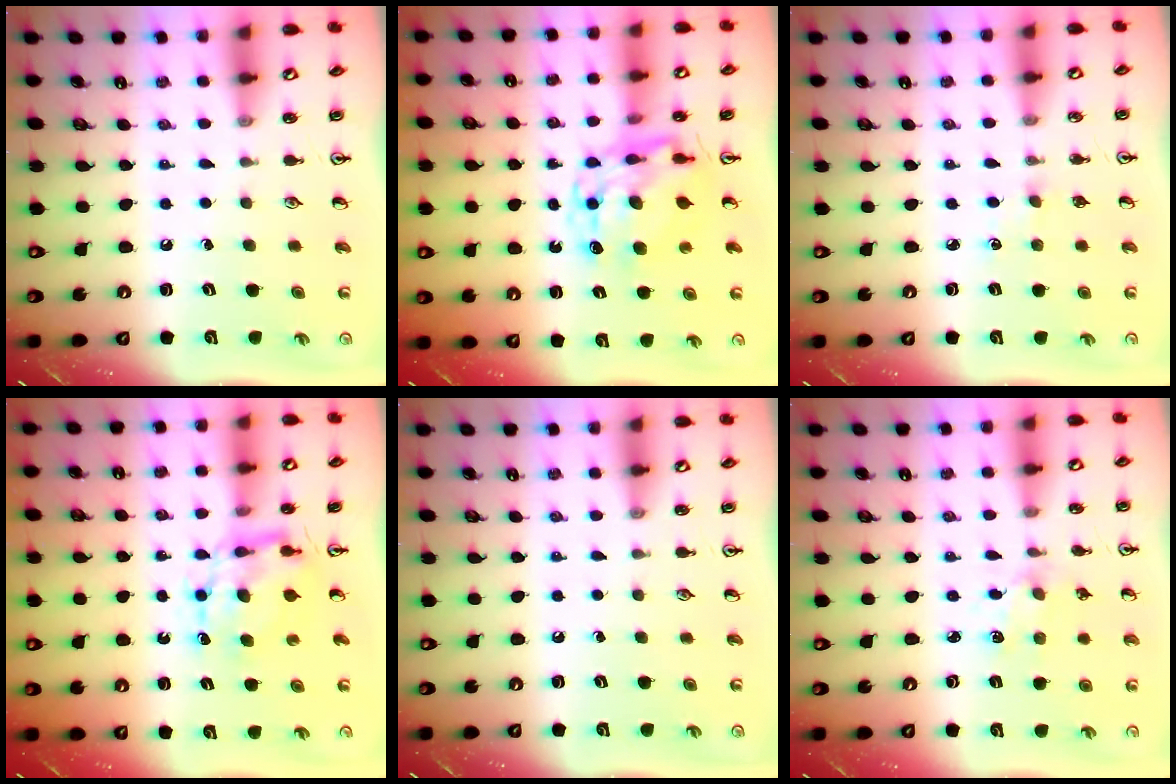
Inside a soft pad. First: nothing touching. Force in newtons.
{"total": 10.8, "press": 10.8, "slide": 0.8}
{"total": 2.0, "press": 2.0, "slide": 0.3}
{"total": 7.1, "press": 7.1, "slide": 0.2}
{"total": 0.0}
{"total": 2.0, "press": 2.0, "slide": 0.3}